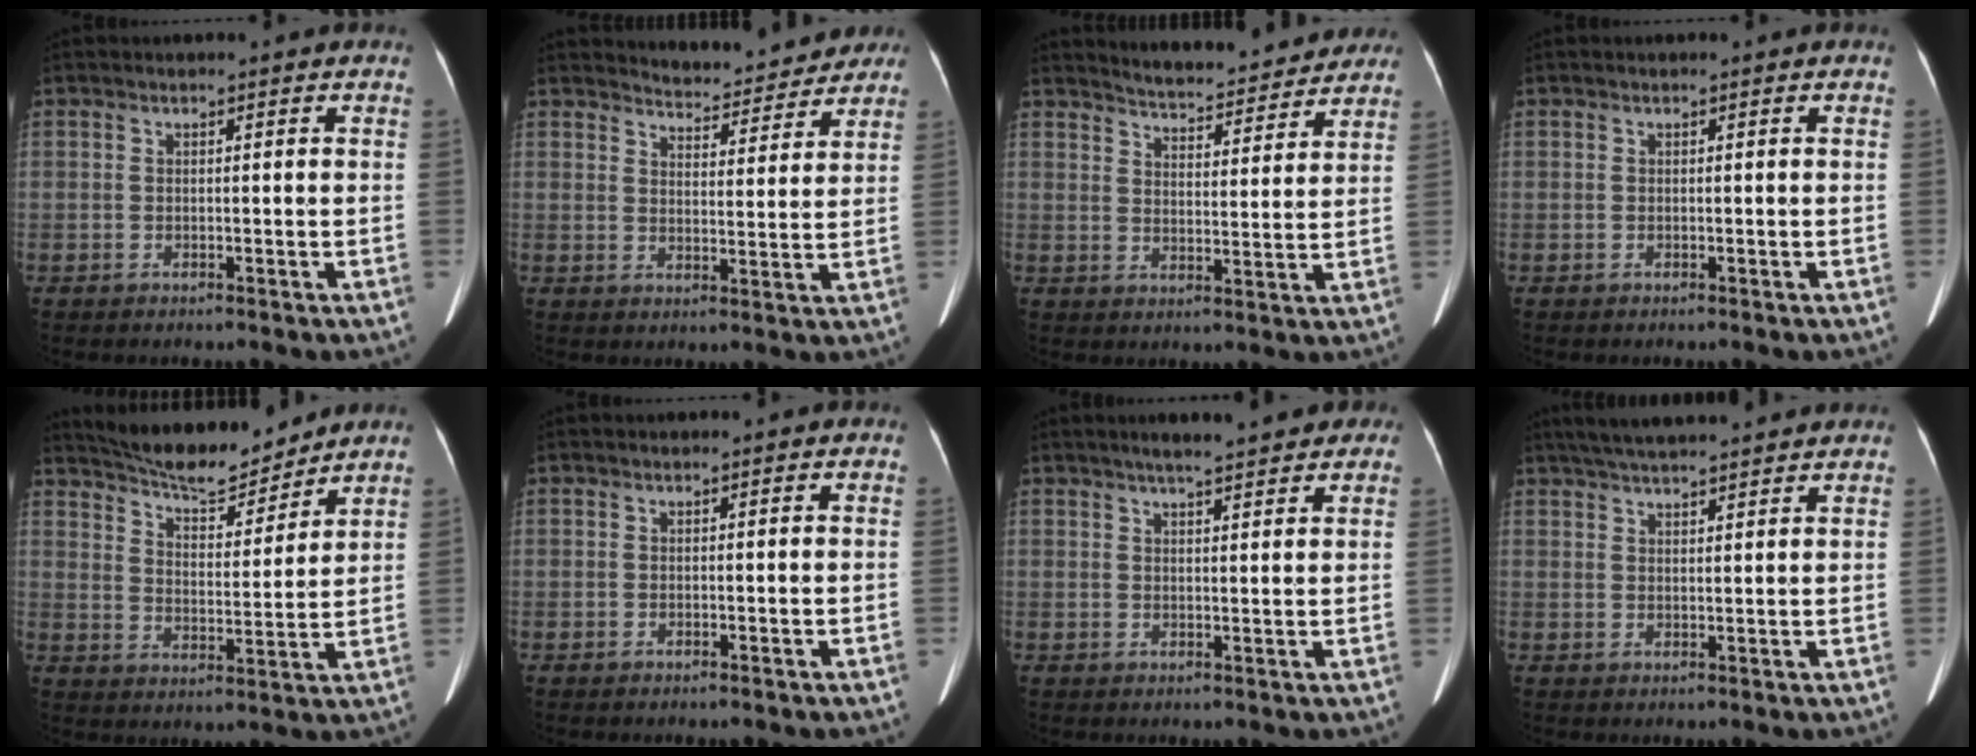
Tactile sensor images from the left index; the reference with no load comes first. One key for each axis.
{"total": 9.2, "fx": 8.9, "fy": 1.8, "fz": 1.1, "tx": -0.008, "ty": 0.000, "tz": 0.109}
{"total": 12.9, "fx": 12.3, "fy": 2.1, "fz": 3.4, "tx": -0.038, "ty": -0.005, "tz": 0.159}
{"total": 0.0}
{"total": 12.4, "fx": 11.5, "fy": 1.9, "fz": 4.1, "tx": -0.072, "ty": 0.001, "tz": 0.188}
{"total": 0.0}
{"total": 7.7, "fx": 6.3, "fy": 1.2, "fz": 4.3, "tx": -0.051, "ty": 0.020, "tz": 0.079}
{"total": 10.9, "fx": 9.7, "fy": 0.7, "fz": 4.9, "tx": -0.080, "ty": 0.033, "tz": 0.141}